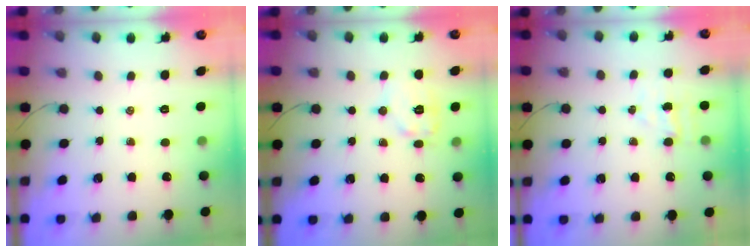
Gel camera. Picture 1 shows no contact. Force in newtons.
{"total": 9.2, "press": 9.2, "slide": 0.5}
{"total": 3.4, "press": 3.2, "slide": 1.0}